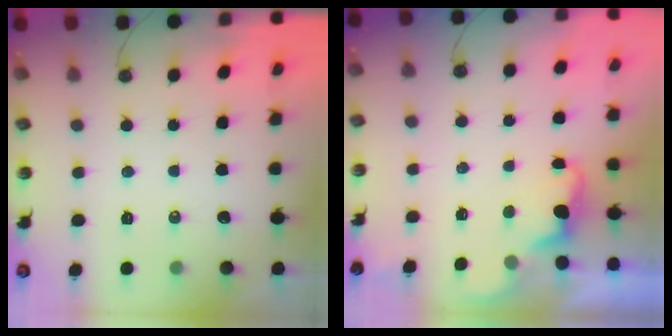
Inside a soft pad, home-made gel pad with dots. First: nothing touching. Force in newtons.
{"total": 1.6, "press": 1.3, "slide": 0.8}